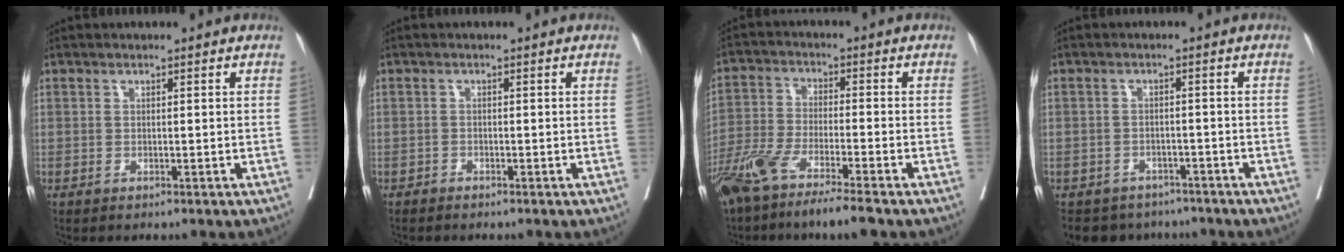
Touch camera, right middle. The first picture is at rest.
{"total": 0.6, "force": [-0.5, 0.2, 0.0], "torque": [-0.003, 0.001, -0.015]}
{"total": 9.8, "force": [-7.3, 0.2, 6.5], "torque": [-0.125, -0.024, -0.135]}
{"total": 7.1, "force": [-6.2, 3.6, 0.5], "torque": [0.000, 0.009, -0.080]}